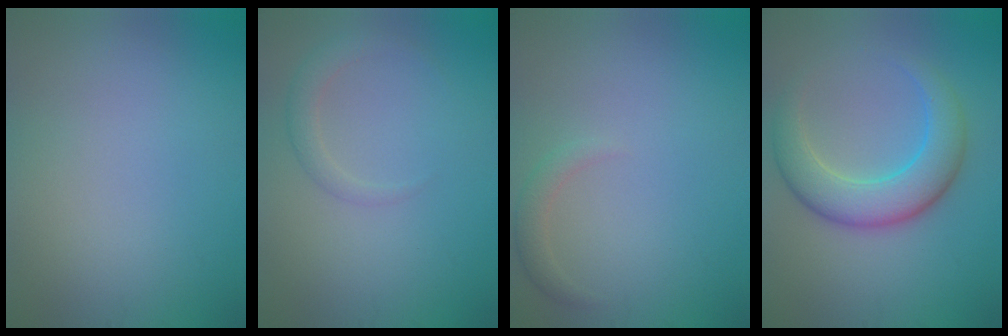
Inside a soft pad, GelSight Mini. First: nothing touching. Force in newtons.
{"total": 1.8, "press": 1.8, "slide": 0.1}
{"total": 1.3, "press": 1.3, "slide": 0.1}
{"total": 5.9, "press": 5.9, "slide": 0.2}